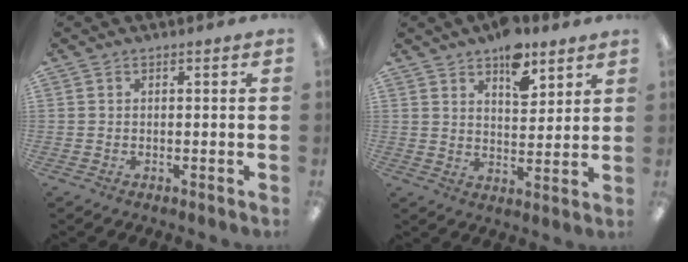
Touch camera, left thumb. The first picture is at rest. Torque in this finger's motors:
{"motor_torque": [1.29, 0.79, 1.00, -0.90, 0.05]}